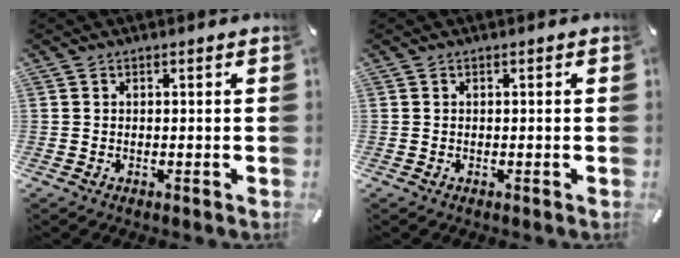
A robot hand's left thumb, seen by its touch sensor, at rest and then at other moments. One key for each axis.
{"total": 0.0}